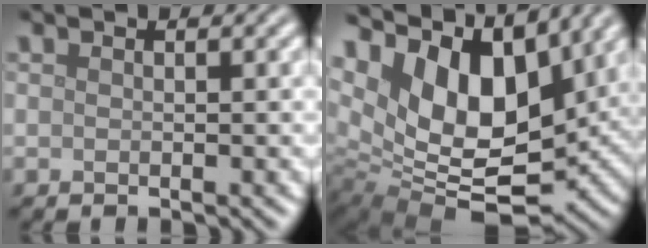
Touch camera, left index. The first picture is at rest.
{"total": 13.8, "force": [5.6, 7.8, 9.9], "torque": [-0.188, 0.022, 0.101]}